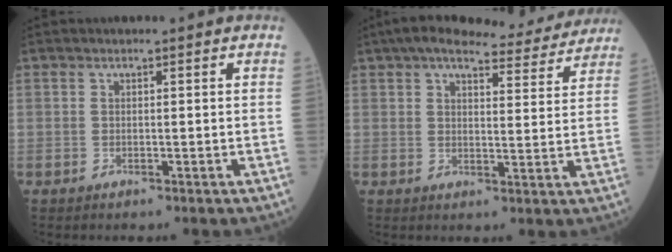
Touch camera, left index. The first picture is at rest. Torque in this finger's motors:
{"motor_torque": [1.08, -1.06, 0.38, 0.11]}